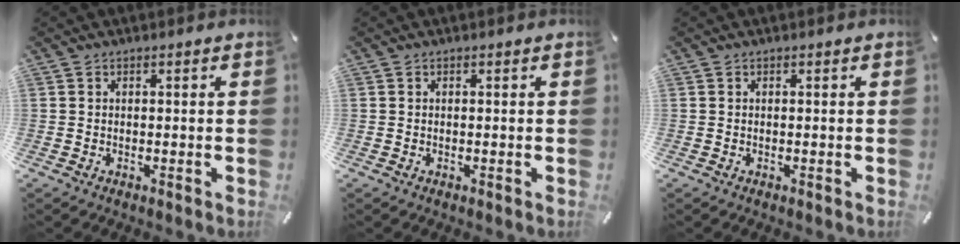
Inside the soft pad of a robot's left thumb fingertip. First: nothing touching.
{"total": 0.0}
{"total": 0.0}